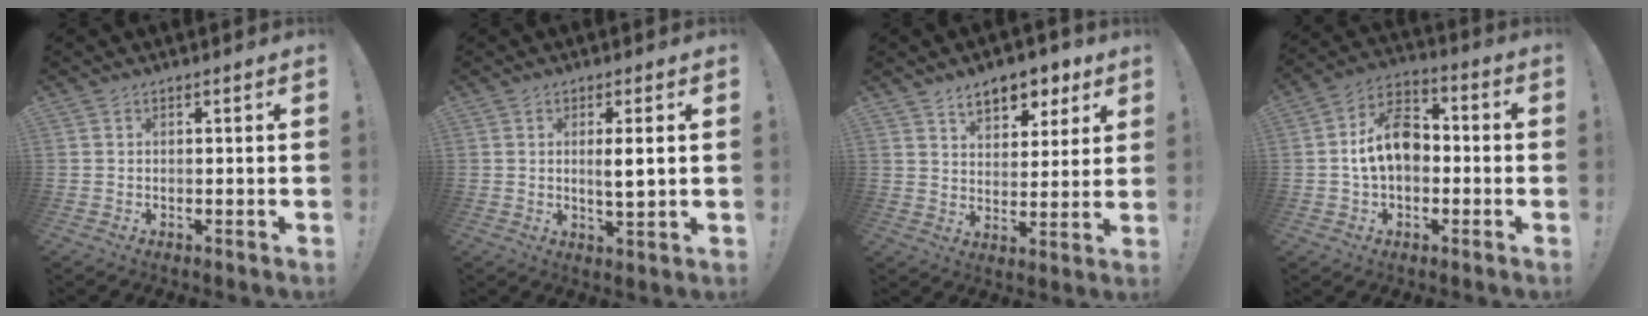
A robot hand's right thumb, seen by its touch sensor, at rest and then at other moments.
{"total": 4.3, "force": [0.8, 0.4, 4.2], "torque": [-0.063, -0.011, 0.008]}
{"total": 9.8, "force": [6.4, 5.7, 4.8], "torque": [-0.067, -0.034, 0.115]}
{"total": 13.1, "force": [-0.3, 8.9, 9.5], "torque": [-0.168, 0.022, -0.003]}